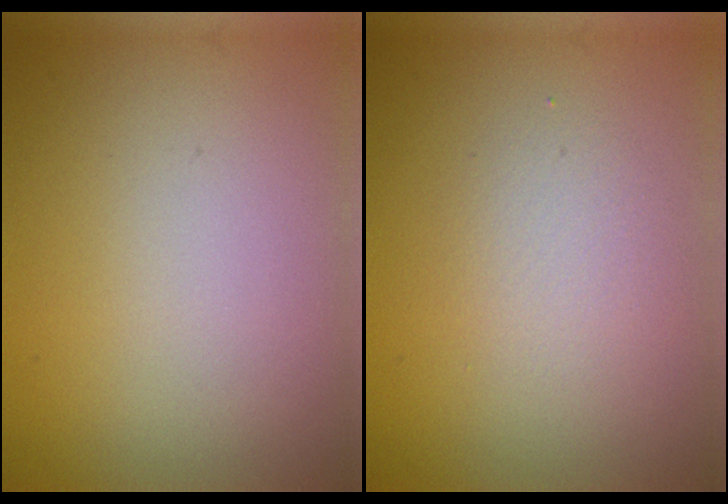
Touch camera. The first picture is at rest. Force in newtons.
{"total": 1.9, "press": 1.9, "slide": 0.1}